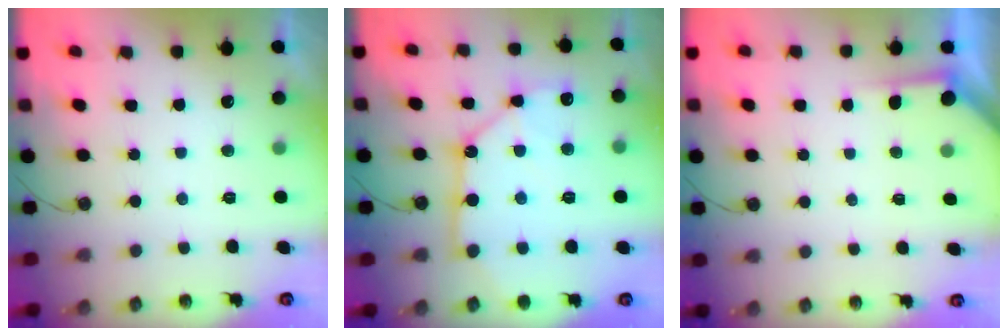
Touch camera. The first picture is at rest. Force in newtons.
{"total": 13.9, "press": 13.8, "slide": 1.4}
{"total": 2.5, "press": 2.5, "slide": 0.3}